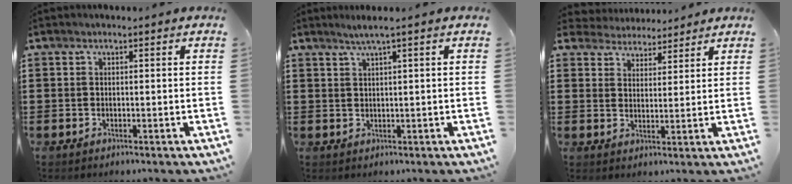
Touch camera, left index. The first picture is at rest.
{"total": 1.9, "force": [1.1, -0.3, 1.5], "torque": [-0.030, -0.002, 0.019]}
{"total": 3.7, "force": [3.5, 1.2, -0.2], "torque": [-0.014, -0.009, 0.063]}